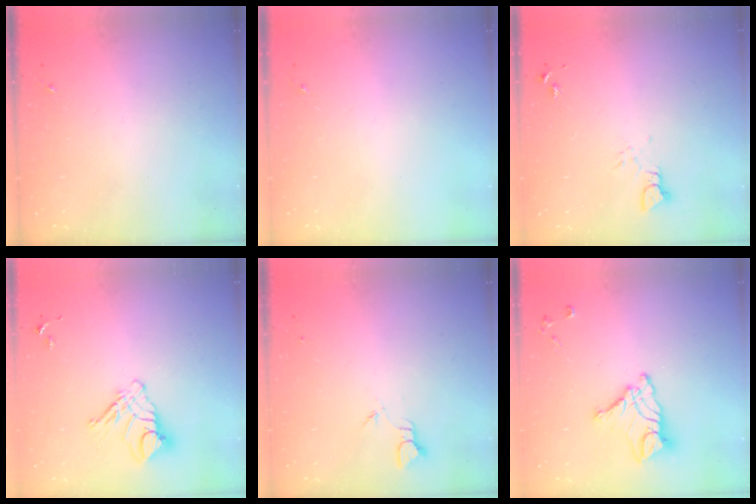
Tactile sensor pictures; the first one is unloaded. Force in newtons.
{"total": 0.0}
{"total": 3.2, "press": 3.2, "slide": 0.1}
{"total": 10.7, "press": 10.6, "slide": 1.1}
{"total": 1.8, "press": 1.8, "slide": 0.0}
{"total": 12.7, "press": 12.6, "slide": 1.1}